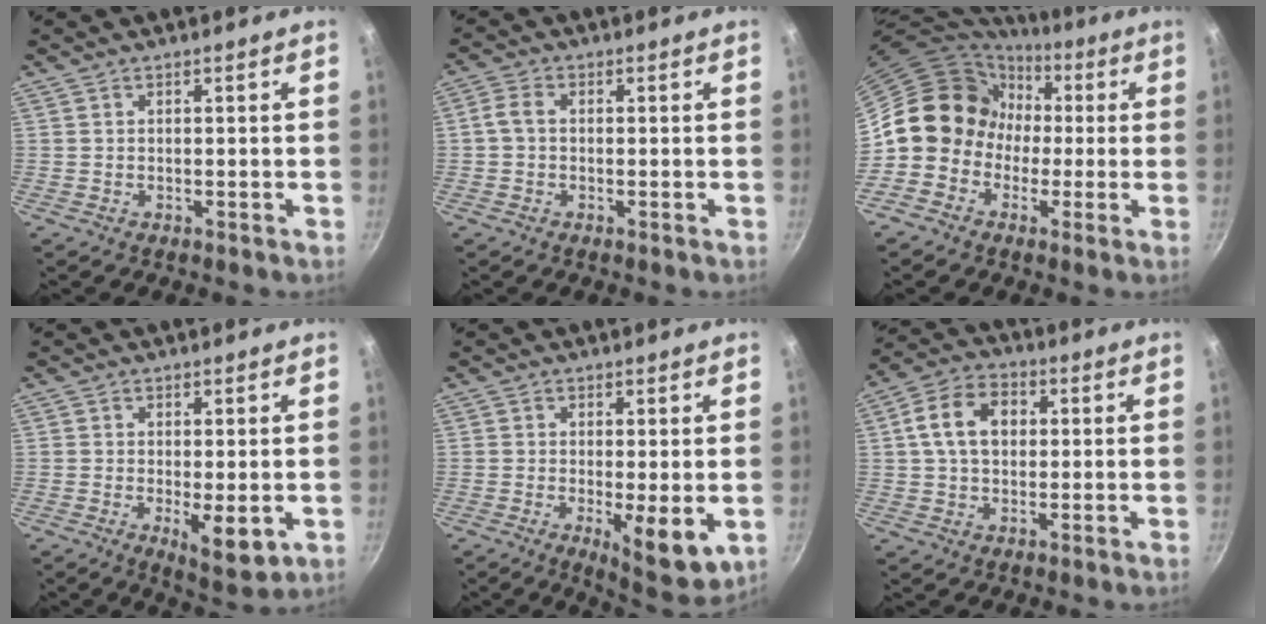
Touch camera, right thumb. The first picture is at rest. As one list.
[{"total": 2.9, "force": [-0.2, 2.2, 1.9], "torque": [-0.044, 0.011, -0.010]}, {"total": 12.8, "force": [0.0, 11.9, 4.7], "torque": [-0.033, 0.036, -0.017]}, {"total": 6.8, "force": [-1.1, 2.5, 6.2], "torque": [-0.086, -0.016, -0.006]}, {"total": 8.4, "force": [-1.2, 2.6, 7.9], "torque": [-0.101, -0.020, -0.009]}, {"total": 10.5, "force": [1.8, 7.7, 7.0], "torque": [-0.102, 0.015, 0.020]}]